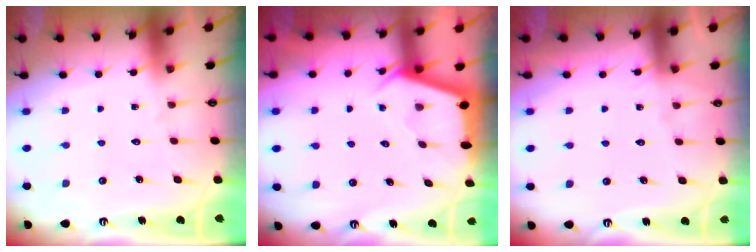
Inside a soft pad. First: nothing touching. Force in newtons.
{"total": 2.9, "press": 2.9, "slide": 0.3}
{"total": 3.5, "press": 3.5, "slide": 0.6}